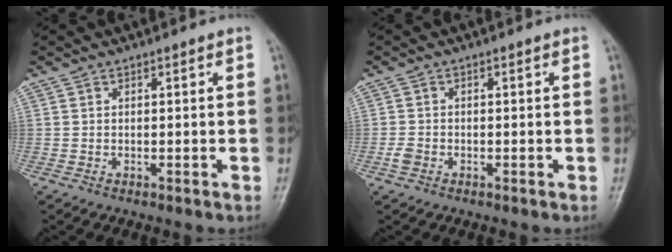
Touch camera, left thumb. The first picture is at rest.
{"total": 1.8, "force": [-0.8, 1.4, 0.9], "torque": [-0.019, 0.001, -0.019]}